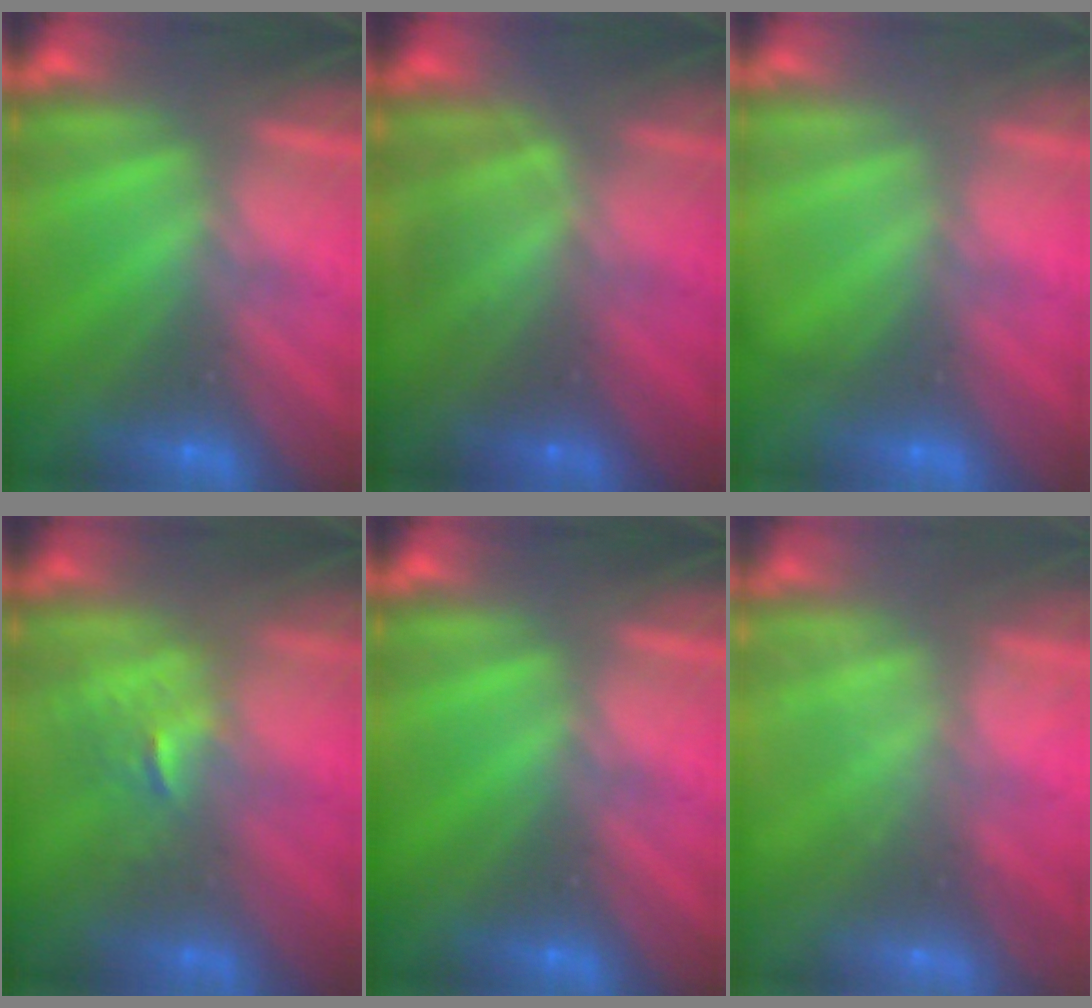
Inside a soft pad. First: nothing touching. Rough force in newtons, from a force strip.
{"total": 1.7}
{"total": 2.1}
{"total": 2.5}
{"total": 0.0}
{"total": 2.3}